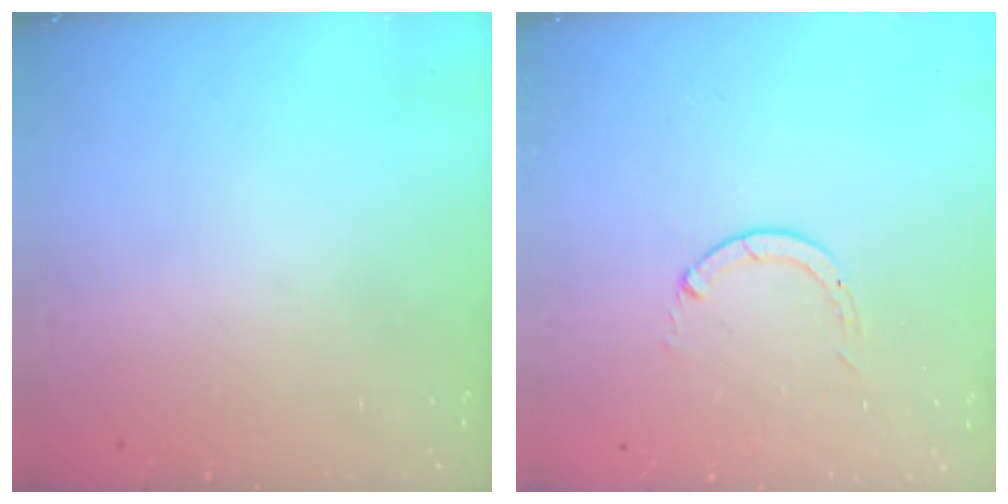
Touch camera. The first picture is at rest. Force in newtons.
{"total": 0.6, "press": 0.5, "slide": 0.1}